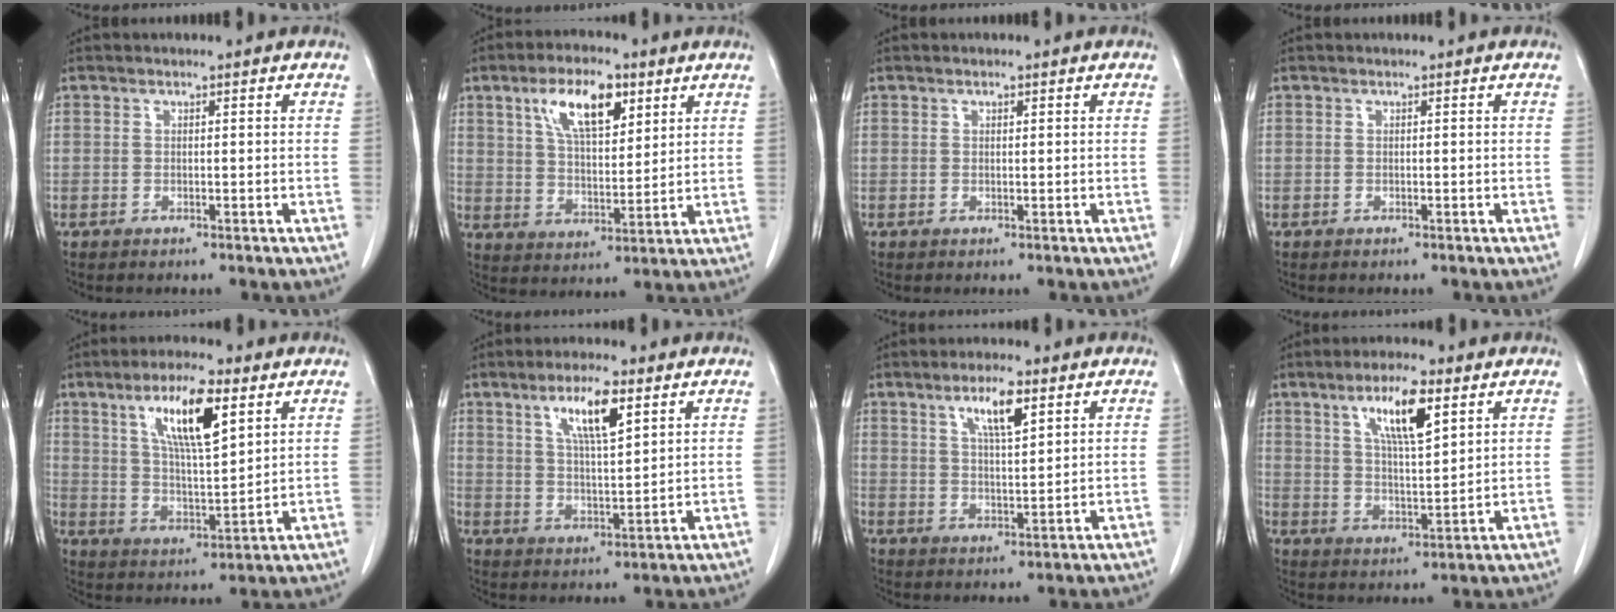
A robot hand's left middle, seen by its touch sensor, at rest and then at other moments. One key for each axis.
{"total": 10.5, "fx": 5.3, "fy": 4.1, "fz": 8.1, "tx": -0.146, "ty": 0.011, "tz": 0.099}
{"total": 0.5, "fx": 0.3, "fy": 0.2, "fz": 0.3, "tx": -0.007, "ty": -0.002, "tz": 0.005}
{"total": 0.0}
{"total": 11.9, "fx": 5.8, "fy": 2.3, "fz": 10.2, "tx": -0.187, "ty": 0.003, "tz": 0.106}
{"total": 8.4, "fx": 4.4, "fy": 1.4, "fz": 7.0, "tx": -0.129, "ty": -0.001, "tz": 0.078}
{"total": 6.4, "fx": 3.5, "fy": 1.2, "fz": 5.3, "tx": -0.096, "ty": 0.000, "tz": 0.061}
{"total": 9.6, "fx": 5.0, "fy": 1.8, "fz": 8.0, "tx": -0.146, "ty": 0.001, "tz": 0.088}